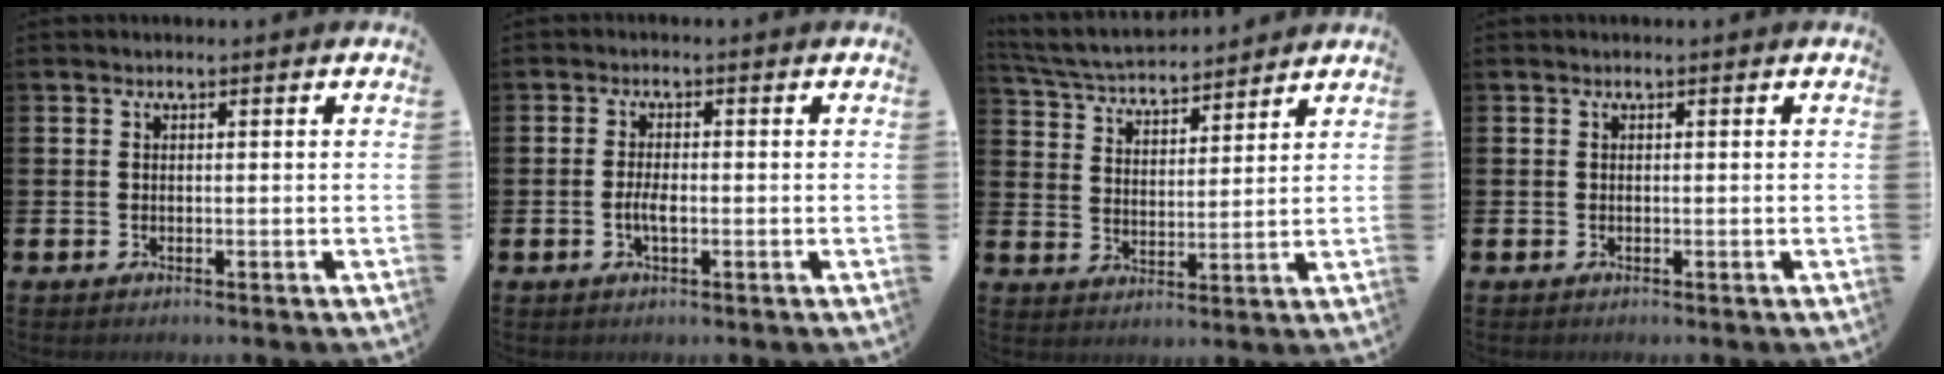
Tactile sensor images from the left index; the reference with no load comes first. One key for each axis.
{"total": 2.3, "fx": -0.6, "fy": 0.8, "fz": 2.1, "tx": -0.037, "ty": 0.002, "tz": -0.012}
{"total": 5.2, "fx": 5.1, "fy": 0.7, "fz": 0.8, "tx": -0.043, "ty": -0.033, "tz": 0.090}
{"total": 0.0}